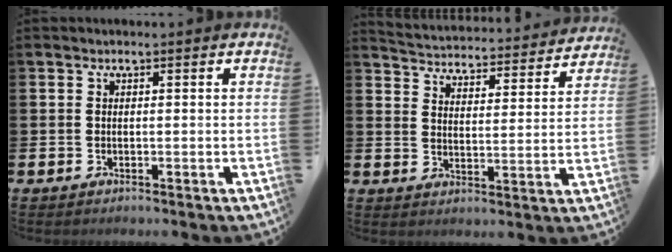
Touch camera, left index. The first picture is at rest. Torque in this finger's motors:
{"motor_torque": [0.95, -1.19, 0.06, 0.03]}